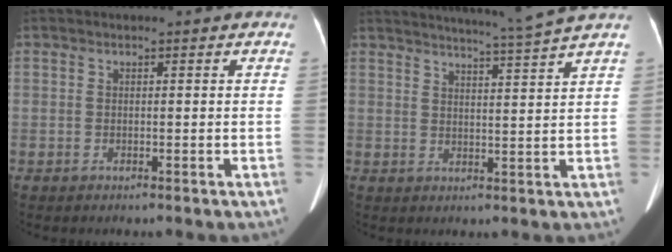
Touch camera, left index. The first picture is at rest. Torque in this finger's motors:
{"motor_torque": [-0.94, -0.38, -0.14, 0.00]}